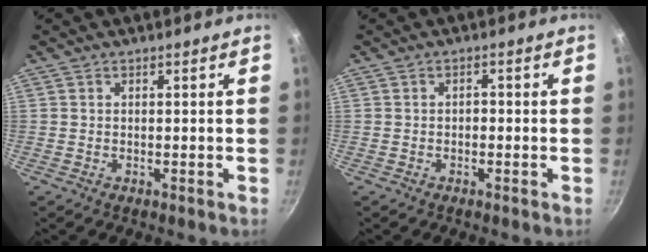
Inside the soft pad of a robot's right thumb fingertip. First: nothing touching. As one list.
[{"total": 1.2, "force": [-0.5, 0.8, 0.7], "torque": [-0.008, 0.008, -0.007]}]